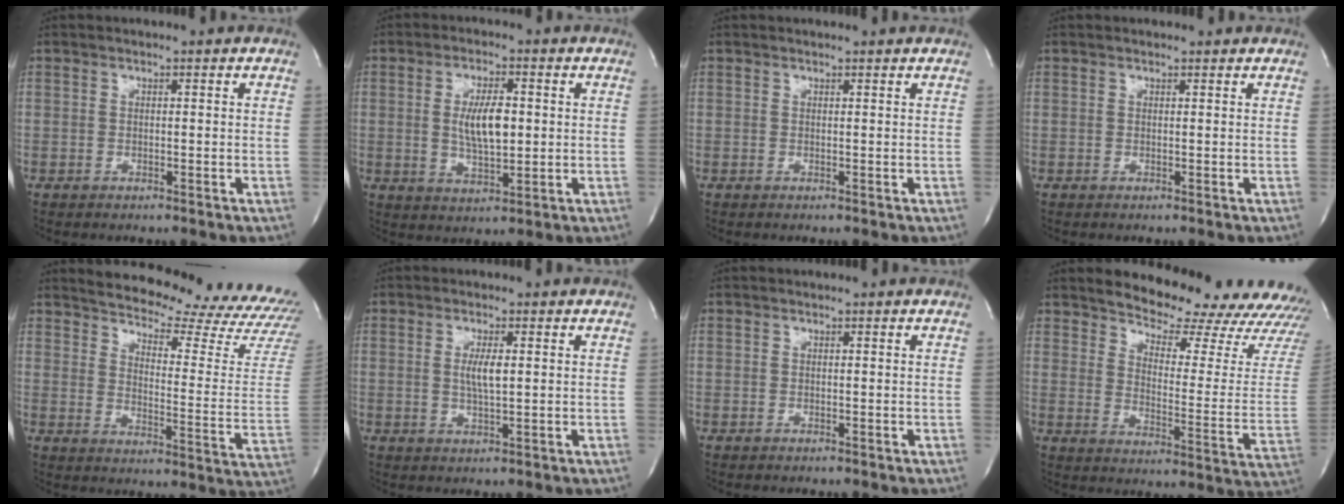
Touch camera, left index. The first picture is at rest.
{"total": 6.9, "force": [0.6, 2.3, 6.5], "torque": [-0.123, 0.000, 0.014]}
{"total": 1.5, "force": [1.5, -0.1, 0.2], "torque": [-0.012, 0.002, 0.015]}
{"total": 1.4, "force": [1.3, 0.3, 0.1], "torque": [-0.013, 0.006, 0.013]}
{"total": 24.6, "force": [23.2, 2.2, 7.7], "torque": [-0.110, -0.122, 0.269]}
{"total": 3.3, "force": [0.5, 0.5, 3.2], "torque": [-0.064, -0.004, 0.010]}
{"total": 0.0}
{"total": 21.2, "force": [19.7, 3.8, 6.9], "torque": [-0.089, -0.097, 0.230]}